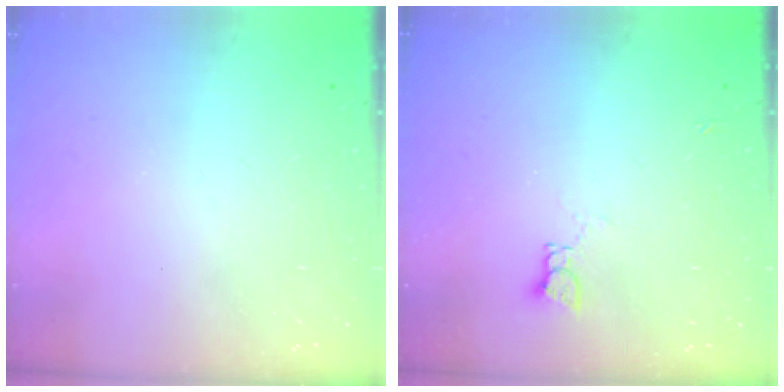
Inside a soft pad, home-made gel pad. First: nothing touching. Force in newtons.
{"total": 1.8, "press": 1.7, "slide": 0.2}